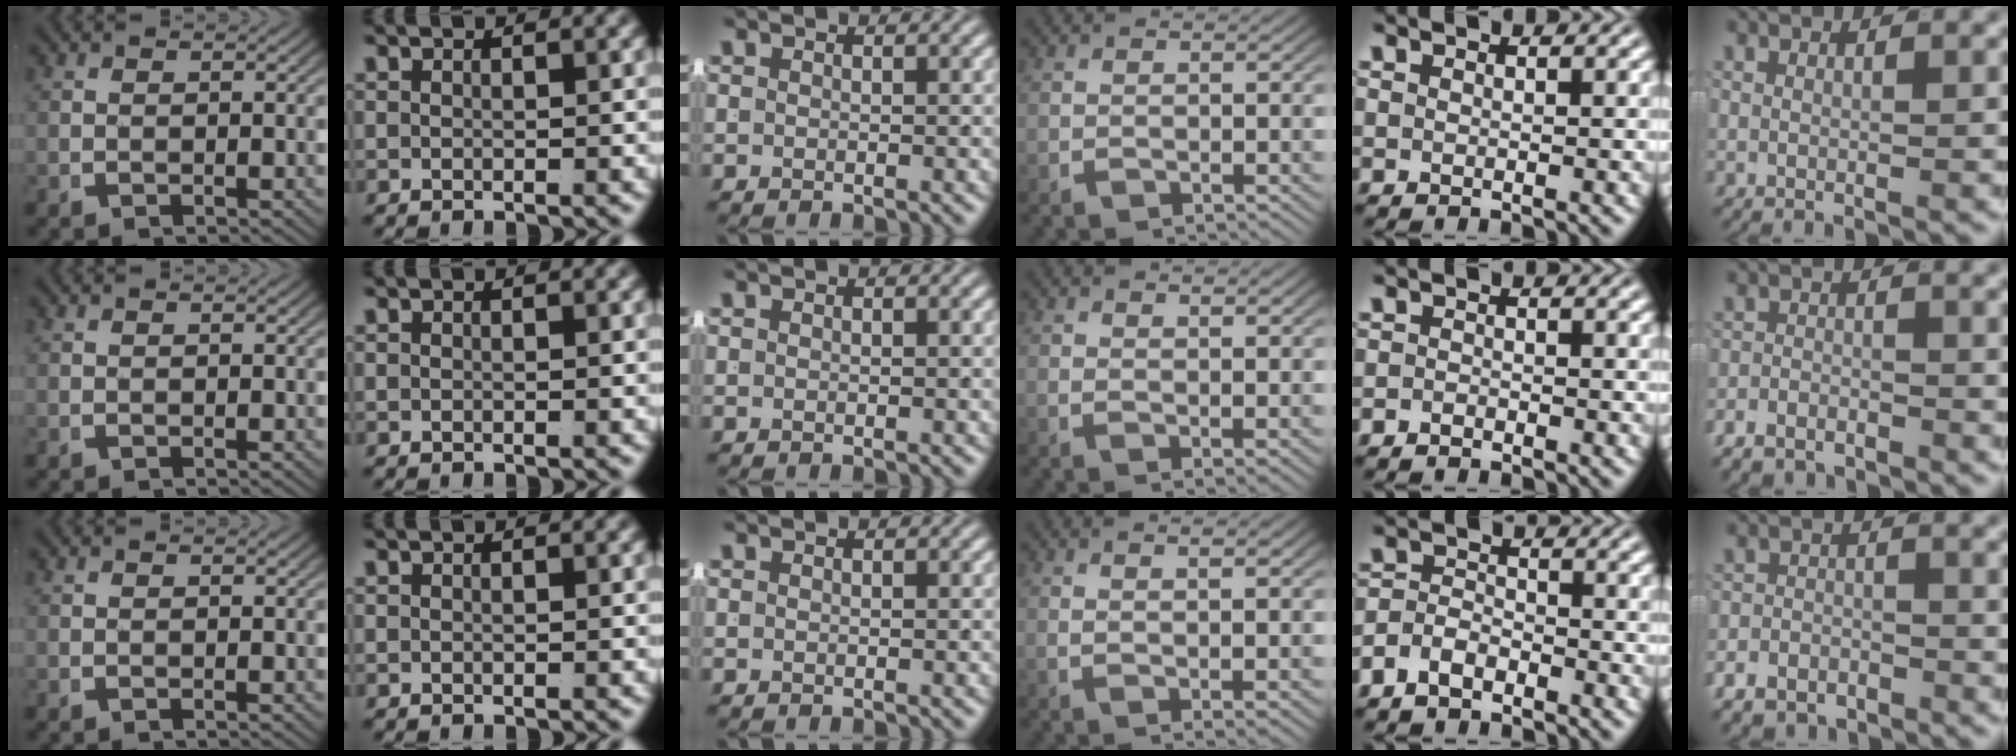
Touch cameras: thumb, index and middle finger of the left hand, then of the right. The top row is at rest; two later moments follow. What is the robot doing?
{"motion": "lift_and_place", "object": "shirt"}